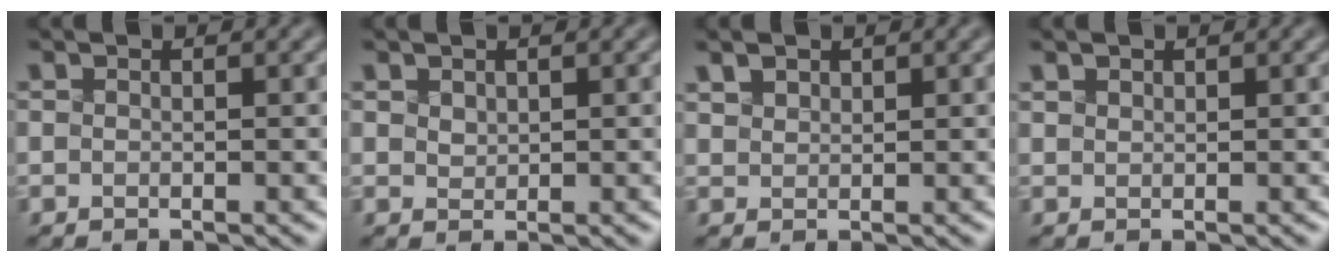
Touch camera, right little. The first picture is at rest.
{"total": 1.6, "force": [1.0, 1.0, 0.7], "torque": [-0.033, 0.001, 0.036]}
{"total": 2.6, "force": [1.7, 1.5, 1.2], "torque": [-0.045, 0.012, 0.040]}
{"total": 1.6, "force": [1.1, 1.0, 0.7], "torque": [-0.031, 0.008, 0.028]}